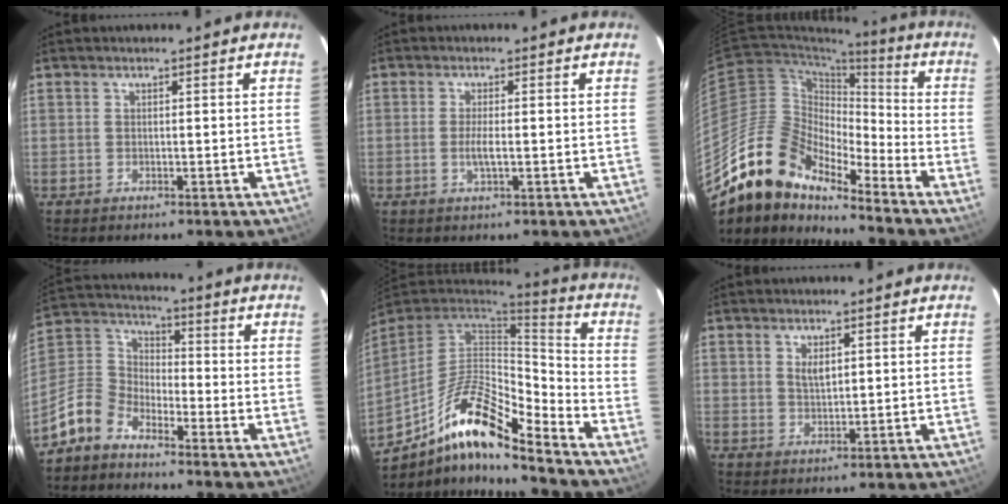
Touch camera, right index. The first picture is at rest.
{"total": 2.5, "force": [-0.6, 0.3, 2.4], "torque": [-0.048, -0.007, -0.010]}
{"total": 17.2, "force": [-14.7, 6.0, 6.5], "torque": [-0.109, 0.007, -0.279]}
{"total": 9.6, "force": [-6.8, 5.7, 3.7], "torque": [-0.097, 0.031, -0.151]}
{"total": 17.4, "force": [-11.5, 4.1, 12.3], "torque": [-0.232, -0.008, -0.223]}
{"total": 2.7, "force": [1.2, 1.6, 1.8], "torque": [-0.029, 0.001, 0.023]}